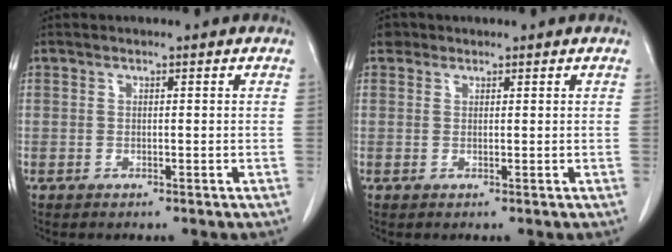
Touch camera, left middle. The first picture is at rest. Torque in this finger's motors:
{"motor_torque": [0.29, -0.23, -0.01, 0.00]}